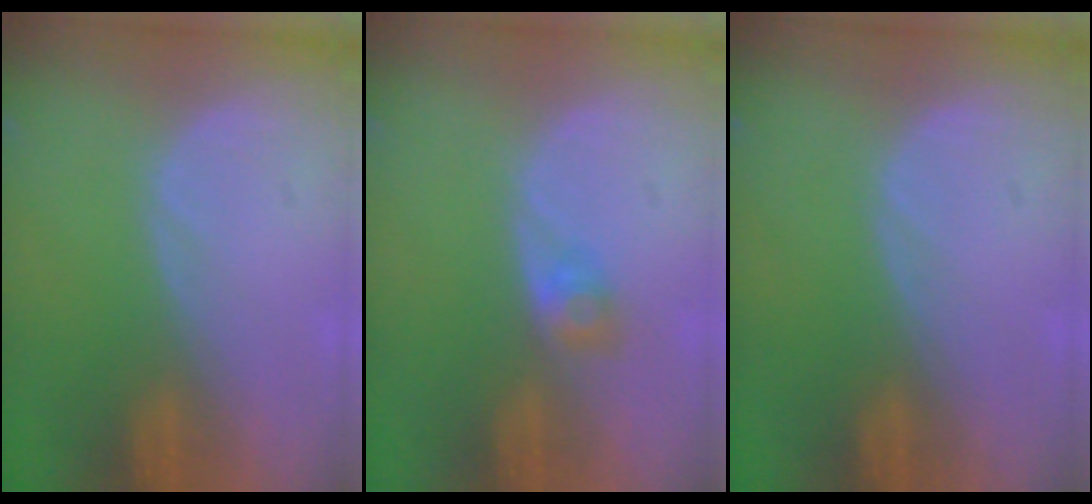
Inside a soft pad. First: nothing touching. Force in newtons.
{"total": 2.5, "press": 2.3, "slide": 1.0}
{"total": 0.0}